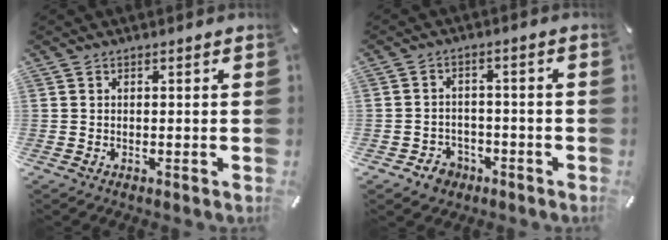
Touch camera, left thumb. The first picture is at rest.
{"total": 4.8, "force": [-2.7, 3.7, 1.4], "torque": [-0.028, 0.014, -0.049]}